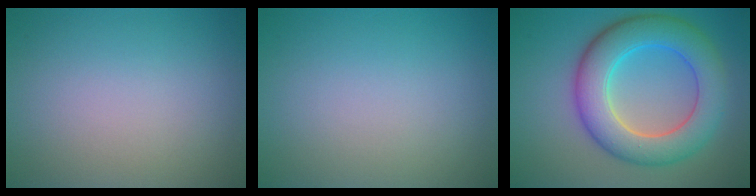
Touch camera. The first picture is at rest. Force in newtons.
{"total": 0.0}
{"total": 8.4, "press": 8.4, "slide": 0.5}